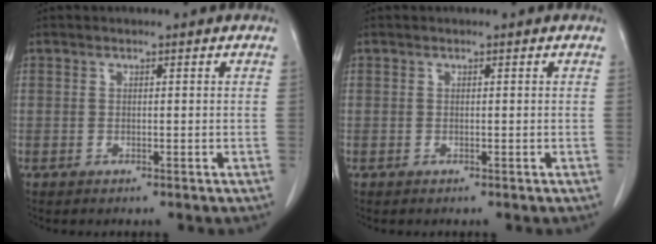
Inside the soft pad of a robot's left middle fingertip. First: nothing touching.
{"total": 0.0}